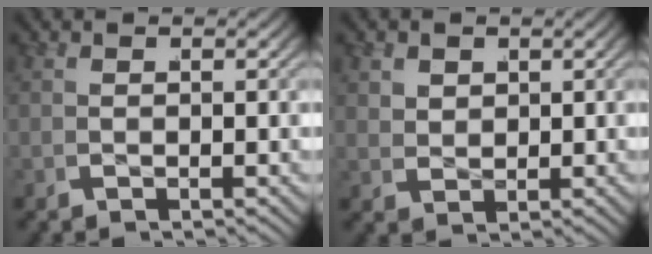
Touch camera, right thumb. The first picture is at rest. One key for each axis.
{"total": 2.1, "fx": 0.8, "fy": 1.6, "fz": 1.1, "tx": -0.024, "ty": -0.013, "tz": 0.029}